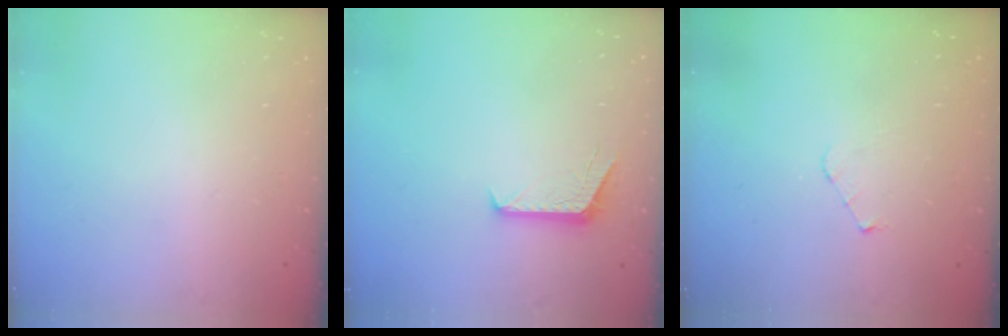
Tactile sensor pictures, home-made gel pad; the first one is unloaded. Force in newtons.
{"total": 6.7, "press": 6.7, "slide": 0.5}
{"total": 4.0, "press": 3.9, "slide": 0.4}